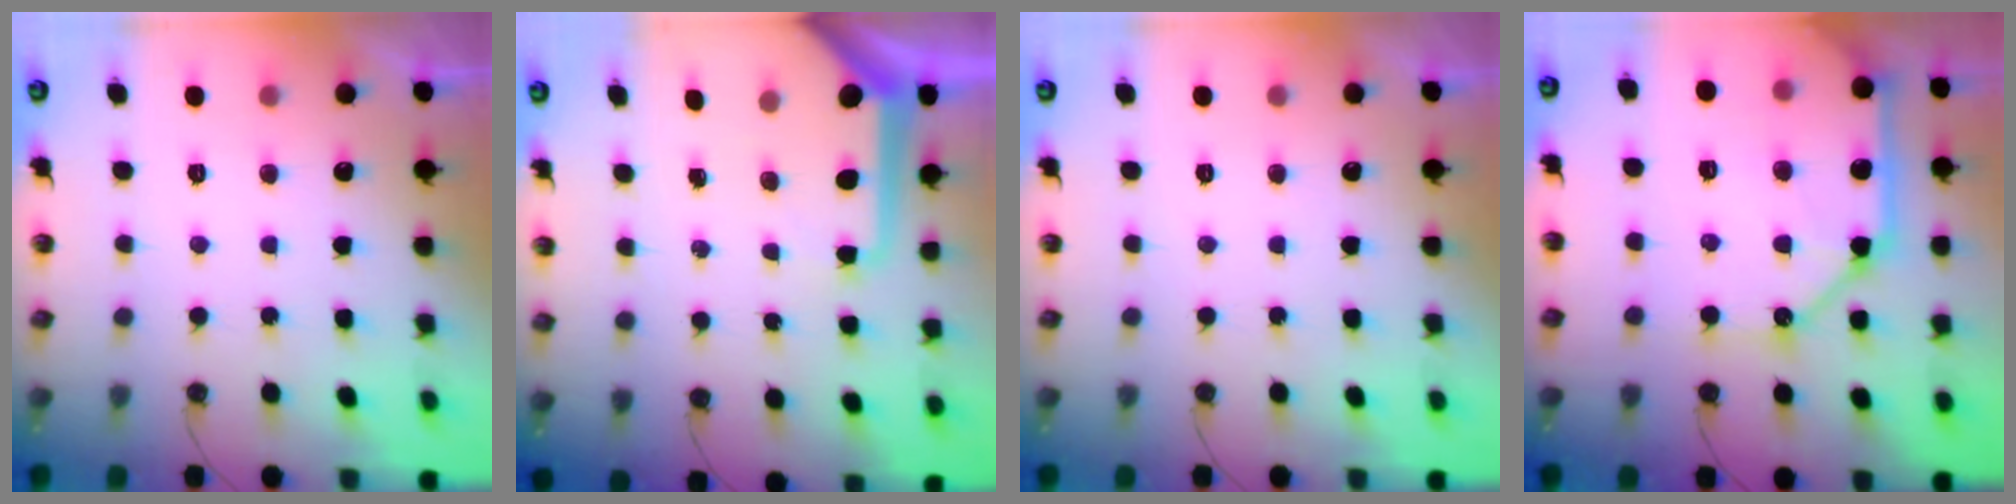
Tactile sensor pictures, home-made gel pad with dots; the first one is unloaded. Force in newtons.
{"total": 10.4, "press": 10.4, "slide": 1.1}
{"total": 0.0}
{"total": 21.5, "press": 21.3, "slide": 2.8}